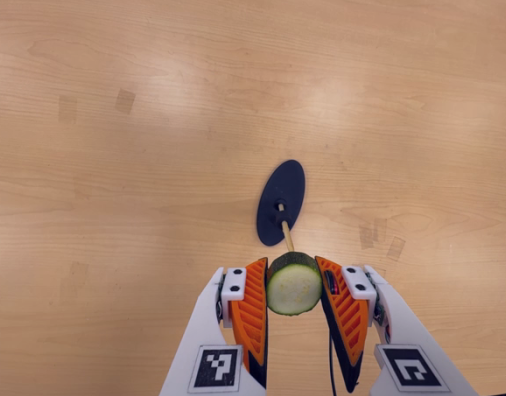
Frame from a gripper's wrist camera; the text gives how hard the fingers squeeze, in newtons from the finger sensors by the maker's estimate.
{"total": 9.8, "left": 9.0, "right": 10.5}